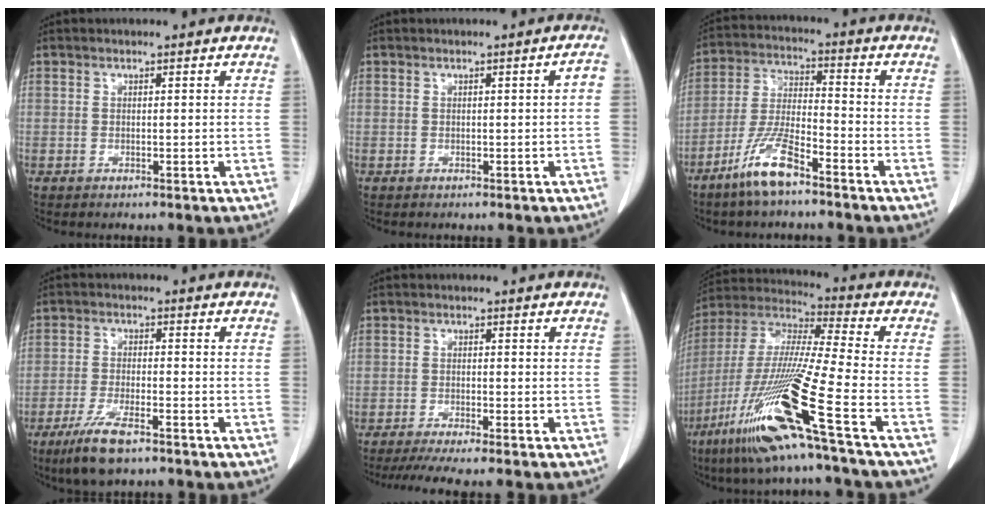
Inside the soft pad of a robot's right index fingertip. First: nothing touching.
{"total": 1.4, "force": [-0.3, 0.2, 1.4], "torque": [-0.011, 0.002, -0.002]}
{"total": 9.1, "force": [-6.1, 1.5, 6.6], "torque": [-0.138, -0.013, -0.121]}
{"total": 7.1, "force": [-4.7, 1.3, 5.2], "torque": [-0.101, -0.014, -0.079]}
{"total": 6.3, "force": [-5.3, -0.4, 3.5], "torque": [-0.046, -0.013, -0.085]}
{"total": 20.7, "force": [-10.0, -1.2, 18.1], "torque": [-0.400, -0.053, -0.199]}